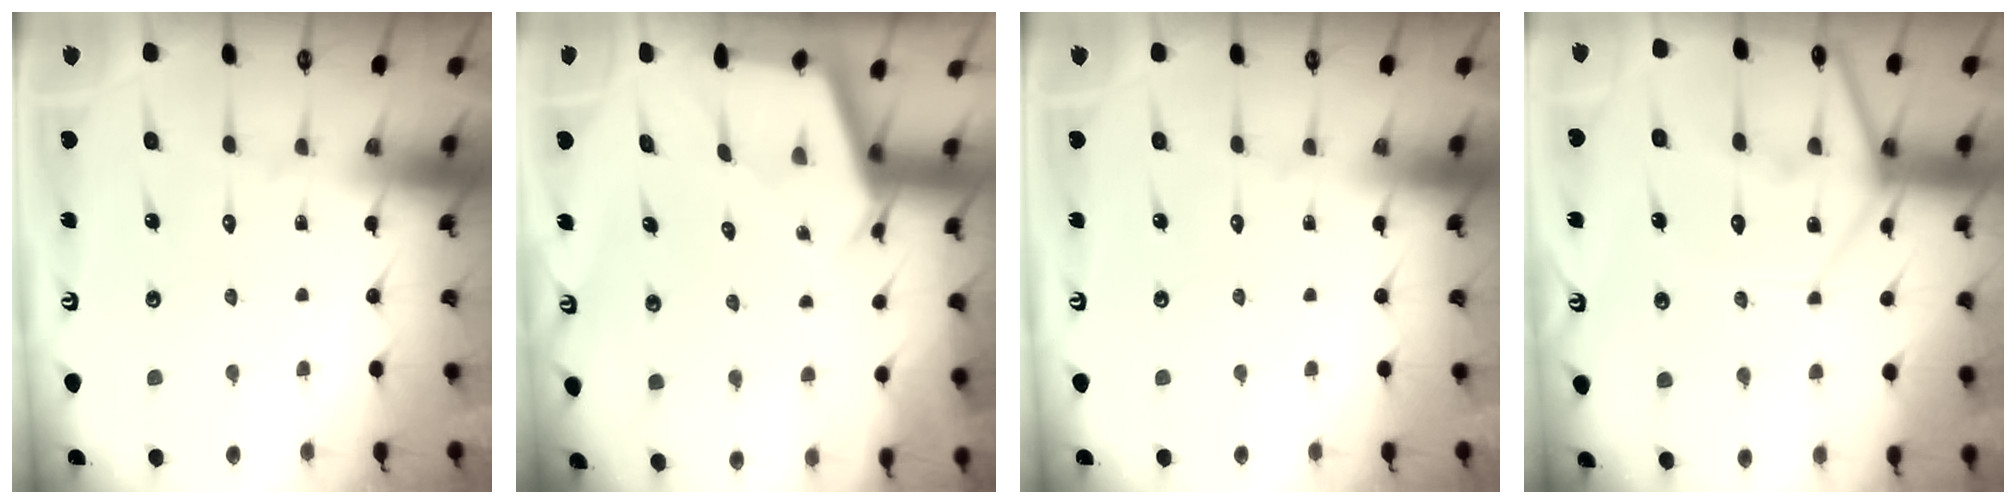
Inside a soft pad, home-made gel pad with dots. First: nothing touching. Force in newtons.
{"total": 2.9, "press": 2.9, "slide": 0.3}
{"total": 0.0}
{"total": 12.2, "press": 12.1, "slide": 1.2}